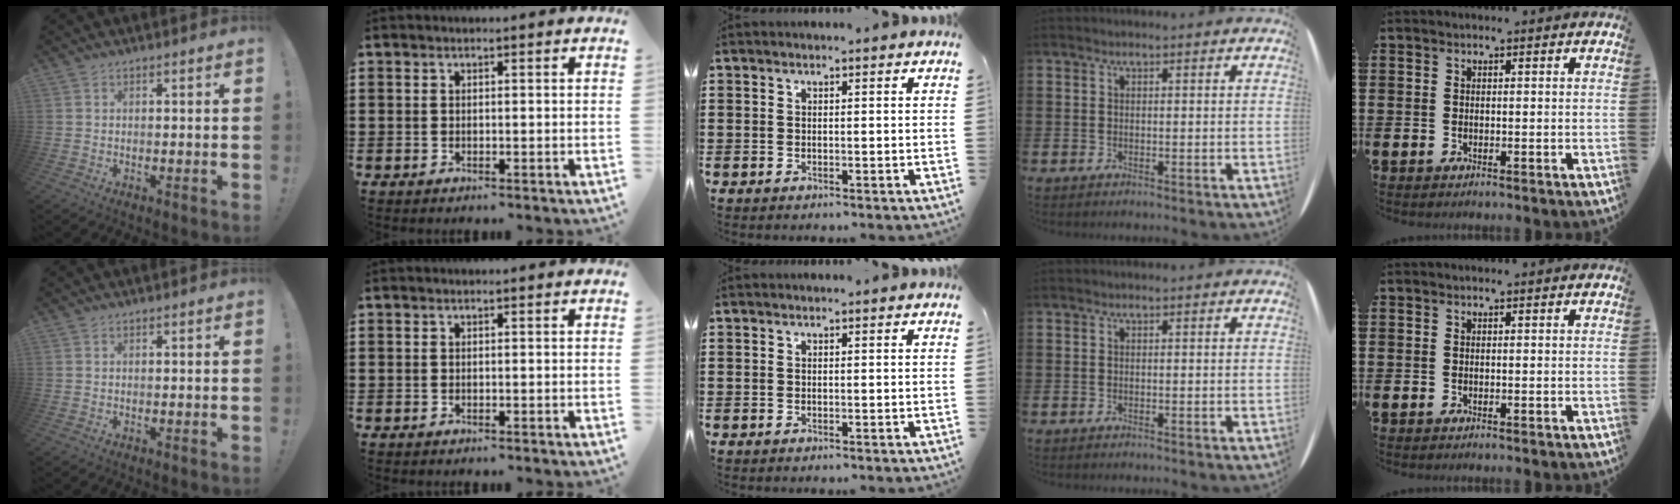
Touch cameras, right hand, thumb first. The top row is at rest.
{}